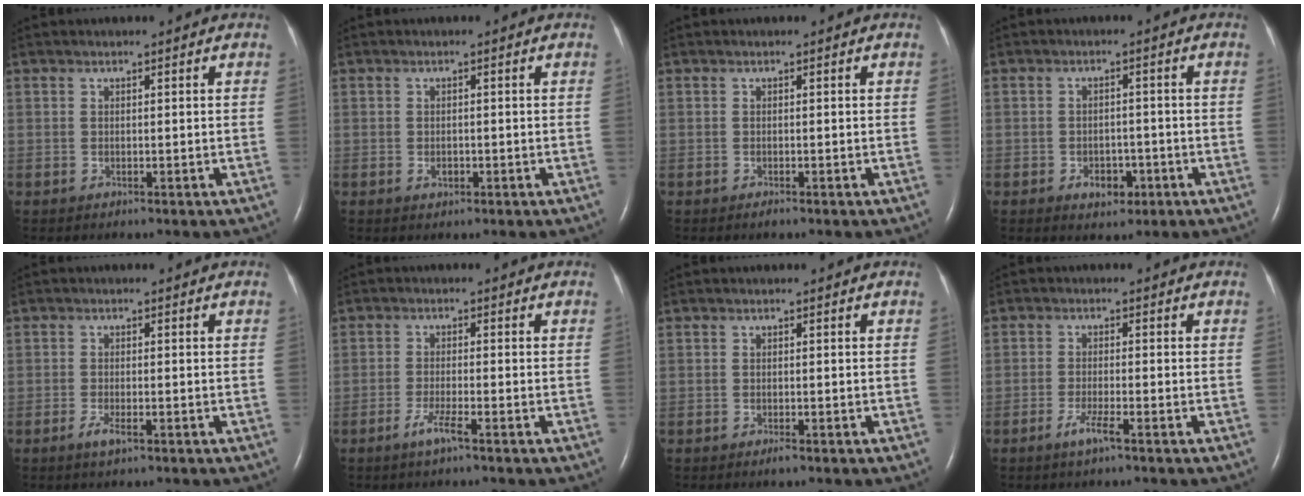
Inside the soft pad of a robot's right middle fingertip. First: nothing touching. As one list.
[{"total": 1.2, "force": [-0.5, 0.8, 0.8], "torque": [-0.016, 0.000, -0.005]}, {"total": 0.5, "force": [-0.4, 0.1, 0.3], "torque": [-0.006, -0.001, -0.006]}, {"total": 3.5, "force": [-1.6, 2.4, 2.1], "torque": [-0.023, 0.005, -0.016]}, {"total": 1.9, "force": [-1.1, 0.4, 1.5], "torque": [-0.033, -0.003, -0.021]}, {"total": 2.9, "force": [-1.8, -0.2, 2.2], "torque": [-0.050, -0.006, -0.039]}, {"total": 0.7, "force": [-0.5, 0.0, 0.5], "torque": [-0.011, -0.002, -0.007]}, {"total": 2.8, "force": [-1.7, -0.1, 2.2], "torque": [-0.048, -0.006, -0.036]}]